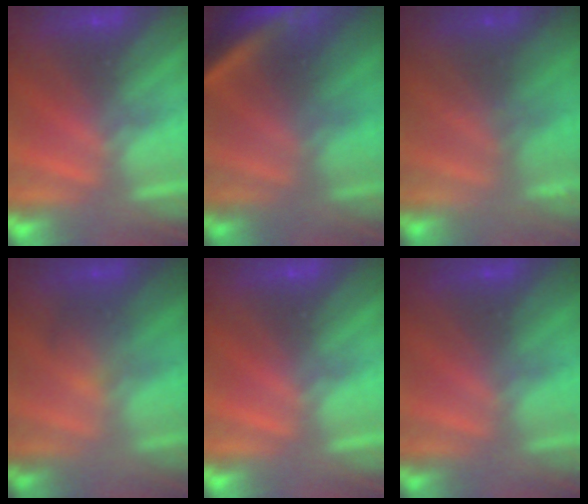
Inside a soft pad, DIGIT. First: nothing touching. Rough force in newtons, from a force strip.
{"total": 4.2}
{"total": 2.3}
{"total": 1.9}
{"total": 0.0}
{"total": 2.4}